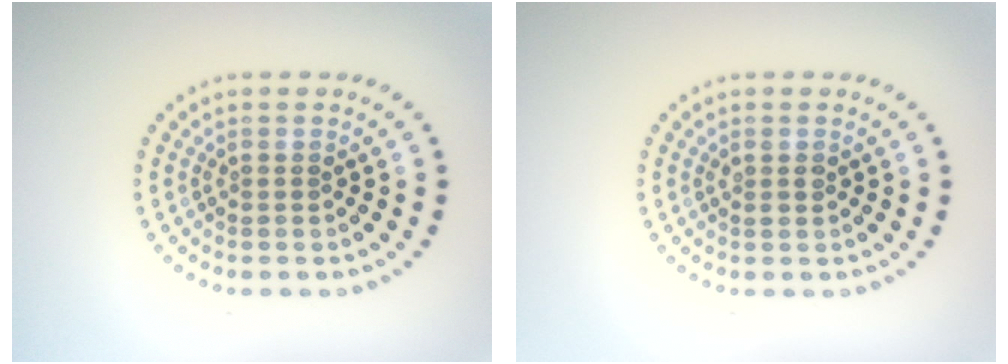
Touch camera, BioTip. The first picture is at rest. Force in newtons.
{"total": 0.9, "press": 0.8, "slide": 0.3}